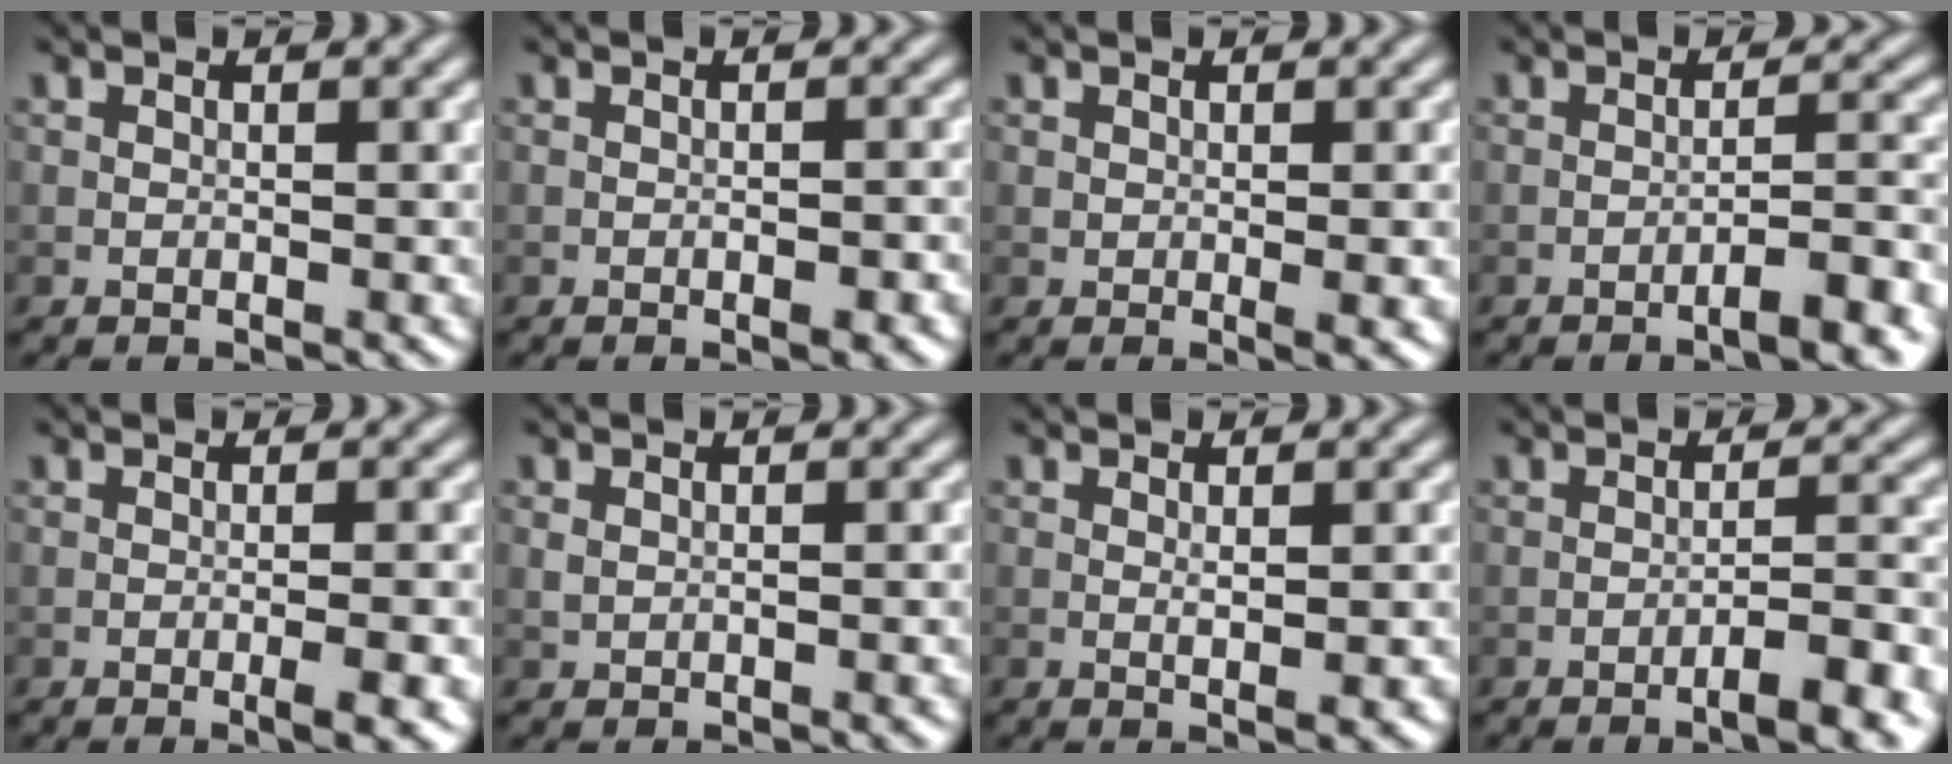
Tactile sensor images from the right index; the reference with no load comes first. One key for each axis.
{"total": 1.7, "fx": -0.7, "fy": 0.5, "fz": 1.5, "tx": -0.021, "ty": 0.001, "tz": -0.009}
{"total": 1.8, "fx": -0.2, "fy": 0.7, "fz": 1.7, "tx": -0.024, "ty": -0.006, "tz": 0.001}
{"total": 4.3, "fx": -2.5, "fy": 0.7, "fz": 3.4, "tx": -0.039, "ty": 0.017, "tz": -0.044}
{"total": 3.9, "fx": -1.2, "fy": 0.9, "fz": 3.5, "tx": -0.046, "ty": 0.000, "tz": -0.019}
{"total": 1.4, "fx": -0.2, "fy": 0.7, "fz": 1.2, "tx": -0.021, "ty": -0.001, "tz": 0.001}
{"total": 1.8, "fx": 0.0, "fy": 0.3, "fz": 1.8, "tx": -0.030, "ty": -0.002, "tz": 0.001}
{"total": 4.7, "fx": -2.6, "fy": 0.8, "fz": 3.8, "tx": -0.050, "ty": 0.013, "tz": -0.044}